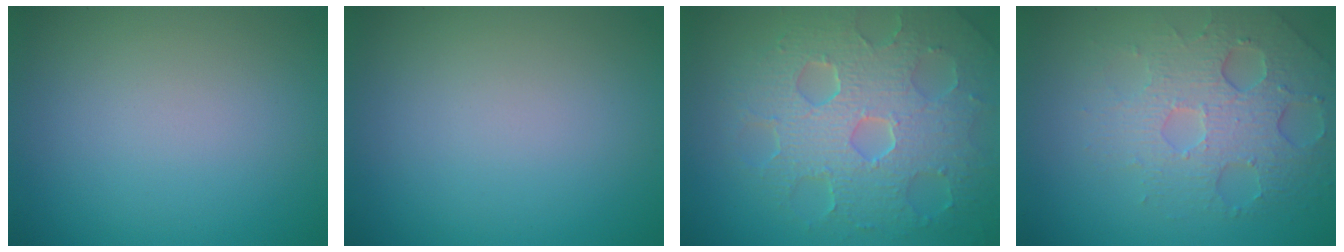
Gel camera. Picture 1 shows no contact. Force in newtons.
{"total": 0.0}
{"total": 8.6, "press": 6.0, "slide": 6.1}
{"total": 4.7, "press": 4.0, "slide": 2.5}